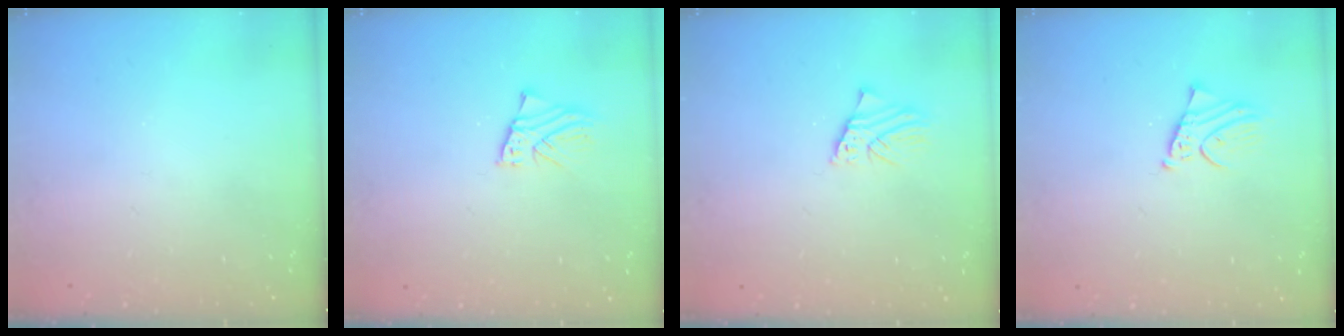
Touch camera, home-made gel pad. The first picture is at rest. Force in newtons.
{"total": 2.2, "press": 2.2, "slide": 0.1}
{"total": 2.2, "press": 2.2, "slide": 0.3}
{"total": 2.2, "press": 2.2, "slide": 0.1}